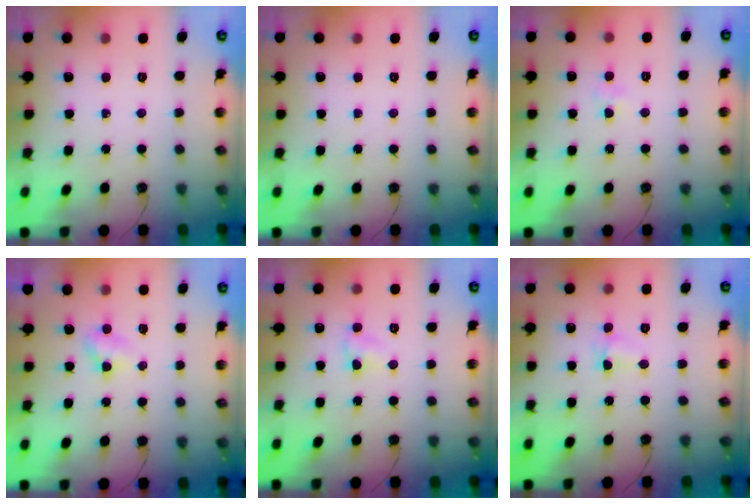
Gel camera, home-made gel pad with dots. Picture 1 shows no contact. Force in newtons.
{"total": 0.0}
{"total": 2.3, "press": 2.3, "slide": 0.5}
{"total": 2.8, "press": 2.8, "slide": 0.3}
{"total": 3.7, "press": 3.6, "slide": 0.5}
{"total": 2.8, "press": 2.6, "slide": 1.0}